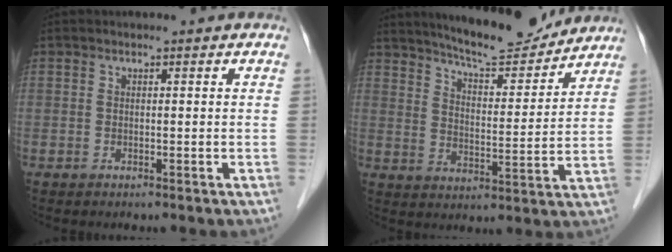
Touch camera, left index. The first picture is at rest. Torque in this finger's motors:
{"motor_torque": [0.28, -0.19, 0.46, 0.11]}